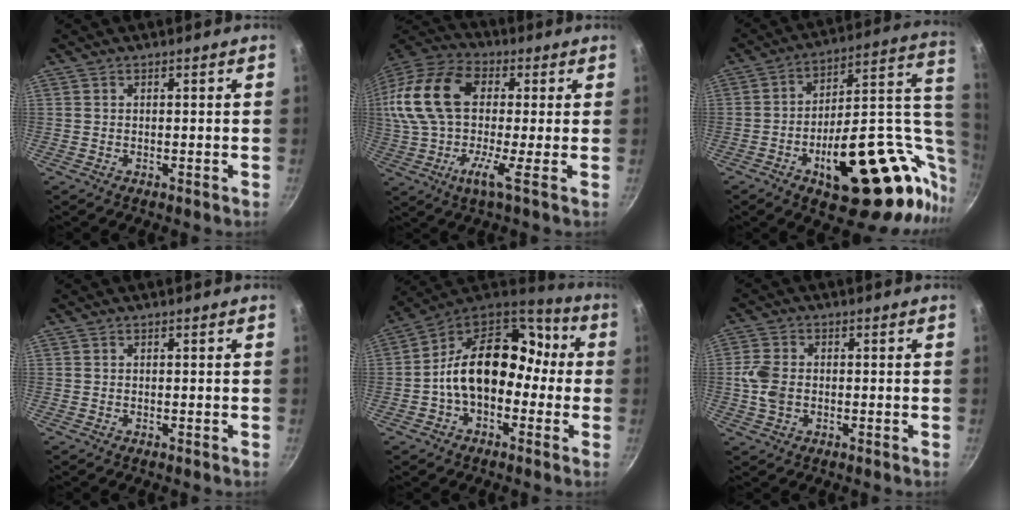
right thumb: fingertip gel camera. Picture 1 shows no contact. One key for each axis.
{"total": 21.2, "fx": 2.1, "fy": 10.5, "fz": 18.3, "tx": -0.375, "ty": 0.032, "tz": 0.007}
{"total": 29.0, "fx": -5.2, "fy": 14.0, "fz": 24.8, "tx": -0.293, "ty": 0.028, "tz": -0.057}
{"total": 0.0}
{"total": 19.0, "fx": -1.4, "fy": 13.3, "fz": 13.5, "tx": -0.180, "ty": 0.064, "tz": -0.039}
{"total": 5.7, "fx": -0.4, "fy": 4.1, "fz": 3.9, "tx": -0.082, "ty": 0.004, "tz": -0.011}